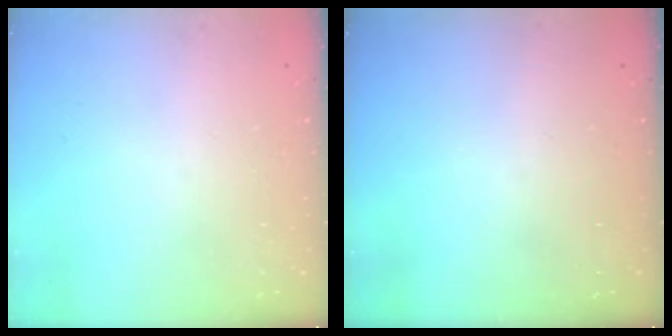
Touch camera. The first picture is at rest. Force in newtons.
{"total": 0.0}